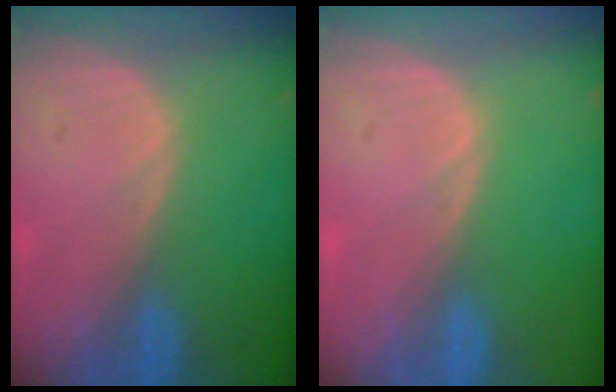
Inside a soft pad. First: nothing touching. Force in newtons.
{"total": 0.0}